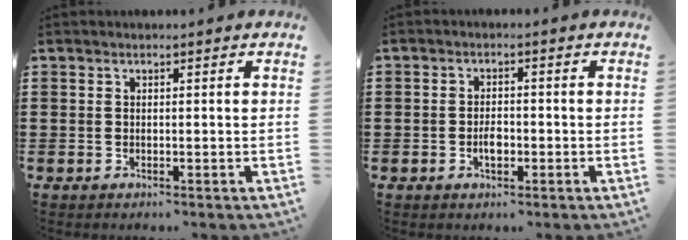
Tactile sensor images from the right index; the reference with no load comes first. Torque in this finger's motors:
{"motor_torque": [2.14, 0.00, 0.78, 0.05]}